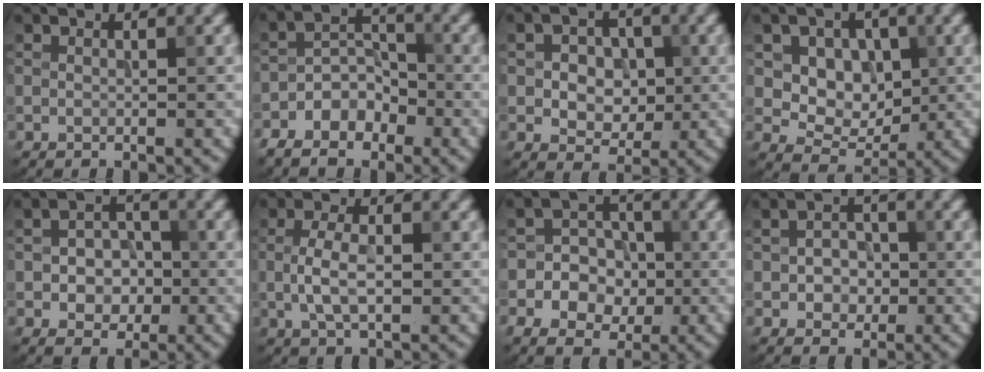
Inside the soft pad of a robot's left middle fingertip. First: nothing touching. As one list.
[{"total": 5.0, "force": [-3.3, 3.0, 2.1], "torque": [-0.028, 0.008, -0.061]}, {"total": 4.1, "force": [0.0, 3.2, 2.5], "torque": [-0.033, -0.001, -0.010]}, {"total": 5.9, "force": [1.5, 4.6, 3.5], "torque": [-0.061, -0.008, 0.027]}, {"total": 3.6, "force": [-0.7, 2.8, 2.2], "torque": [-0.025, 0.000, -0.016]}, {"total": 3.7, "force": [-0.3, 1.6, 3.3], "torque": [-0.071, 0.001, -0.006]}, {"total": 6.5, "force": [-1.7, 5.7, 2.7], "torque": [-0.029, 0.016, -0.053]}, {"total": 2.6, "force": [-0.4, 2.1, 1.4], "torque": [-0.017, 0.001, -0.011]}]